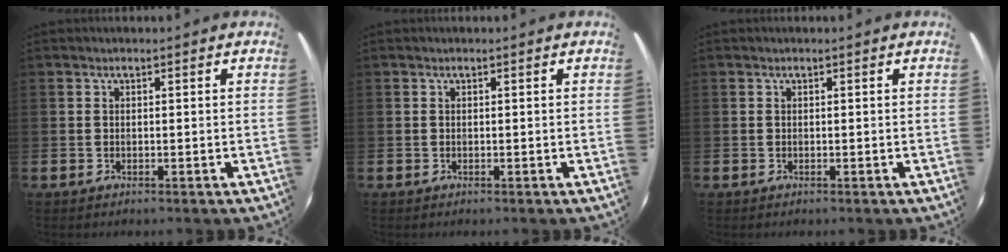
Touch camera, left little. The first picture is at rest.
{"total": 0.0}
{"total": 0.0}